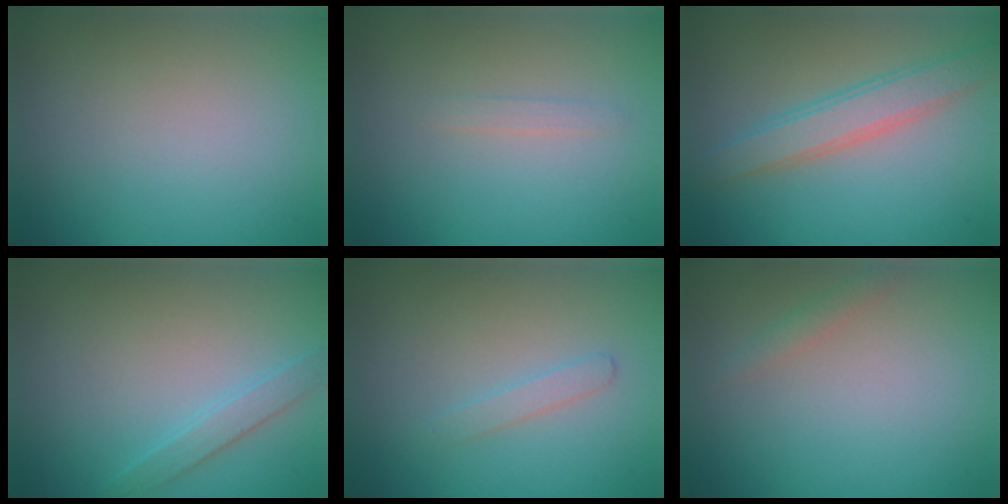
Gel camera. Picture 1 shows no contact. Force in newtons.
{"total": 0.8, "press": 0.8, "slide": 0.0}
{"total": 3.6, "press": 3.5, "slide": 0.2}
{"total": 1.6, "press": 1.6, "slide": 0.0}
{"total": 1.2, "press": 1.2, "slide": 0.0}
{"total": 1.0, "press": 1.0, "slide": 0.1}